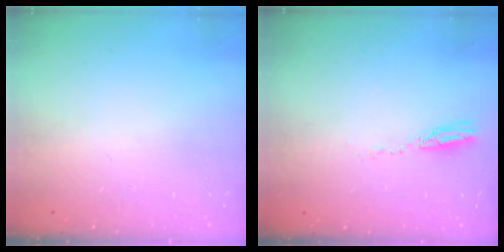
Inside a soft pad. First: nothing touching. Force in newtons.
{"total": 3.6, "press": 3.6, "slide": 0.2}